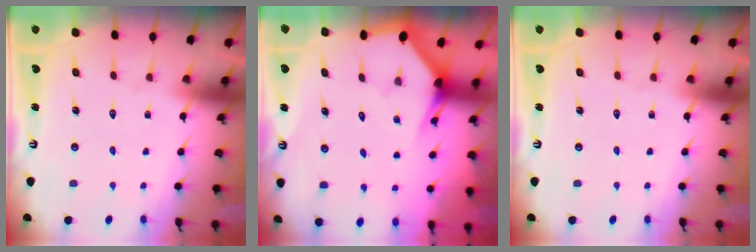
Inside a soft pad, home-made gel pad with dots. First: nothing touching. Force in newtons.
{"total": 2.9, "press": 2.9, "slide": 0.0}
{"total": 0.0}